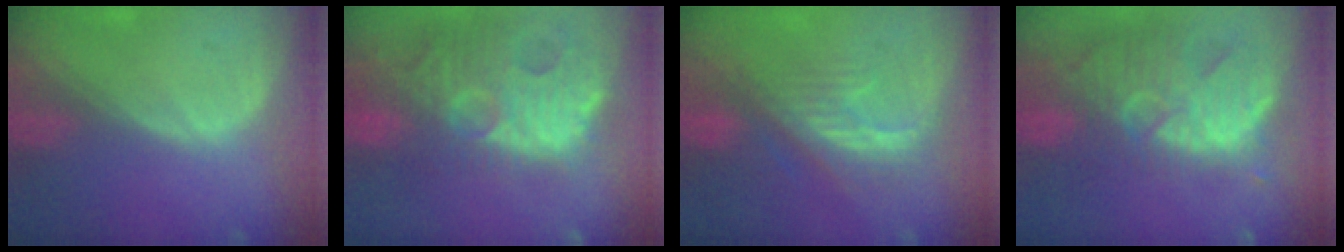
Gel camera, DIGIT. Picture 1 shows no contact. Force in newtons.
{"total": 14.7, "press": 12.6, "slide": 7.5}
{"total": 8.1, "press": 7.4, "slide": 3.3}
{"total": 13.2, "press": 11.4, "slide": 6.6}